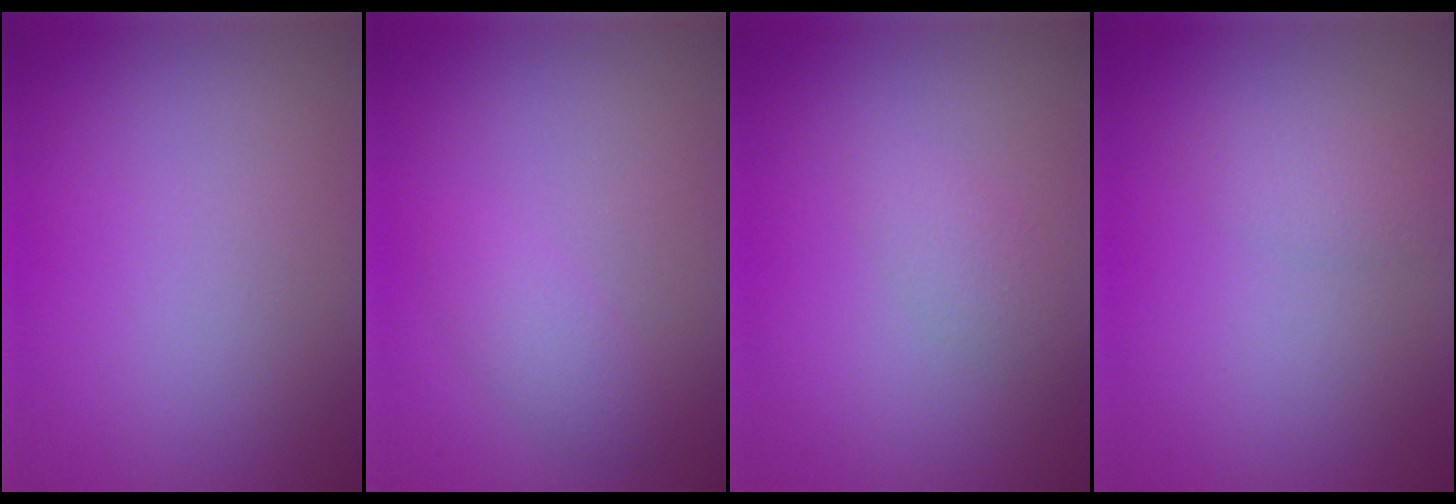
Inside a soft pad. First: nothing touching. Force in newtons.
{"total": 1.6, "press": 1.6, "slide": 0.0}
{"total": 1.8, "press": 1.8, "slide": 0.1}
{"total": 1.6, "press": 1.6, "slide": 0.1}